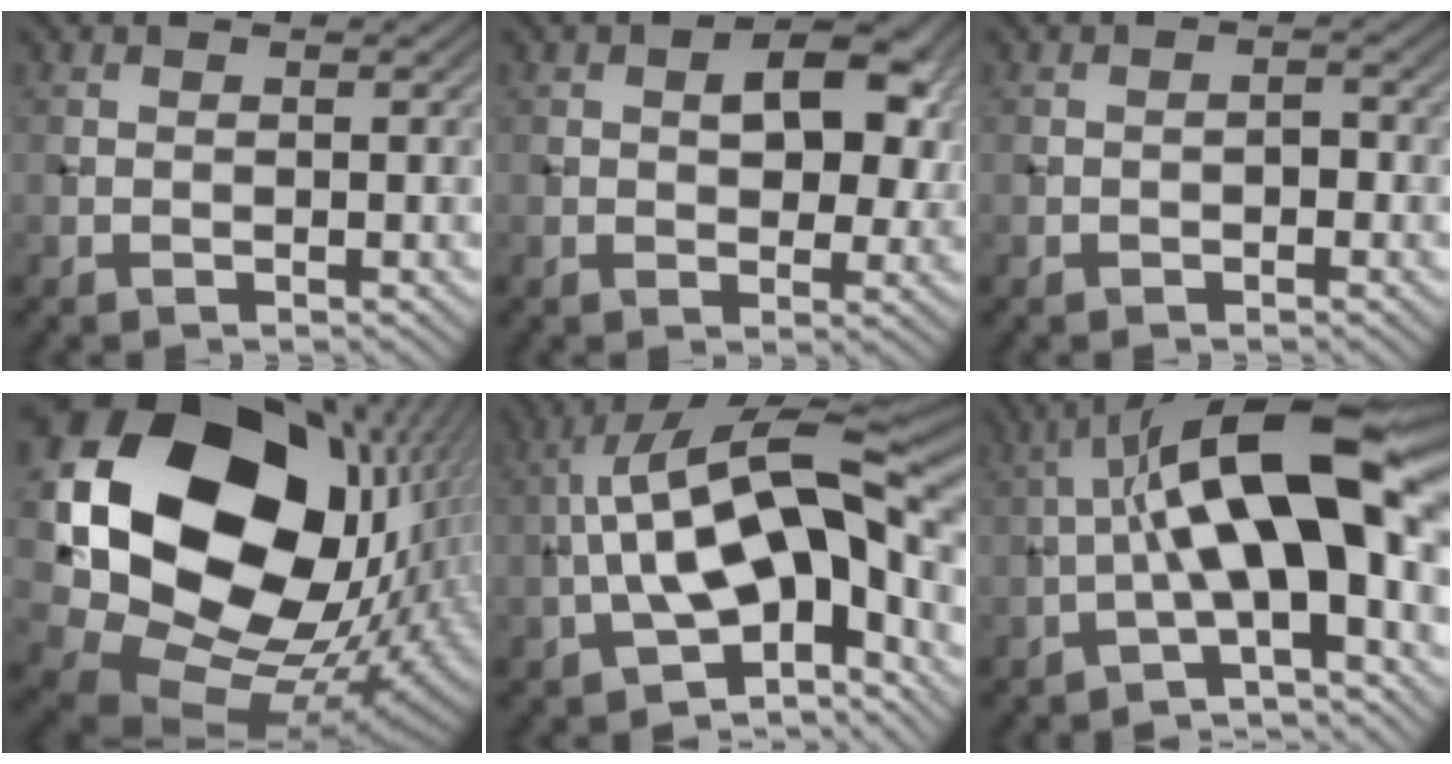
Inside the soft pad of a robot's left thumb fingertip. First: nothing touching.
{"total": 6.9, "force": [1.5, 4.0, 5.5], "torque": [-0.074, 0.002, 0.021]}
{"total": 1.0, "force": [-0.5, 0.5, 0.7], "torque": [-0.010, 0.006, -0.011]}
{"total": 21.9, "force": [4.2, 17.2, 12.9], "torque": [-0.314, -0.028, 0.106]}
{"total": 16.5, "force": [-2.4, 7.2, 14.6], "torque": [-0.243, 0.025, -0.047]}
{"total": 13.5, "force": [-0.9, 4.0, 12.9], "torque": [-0.205, 0.032, -0.027]}